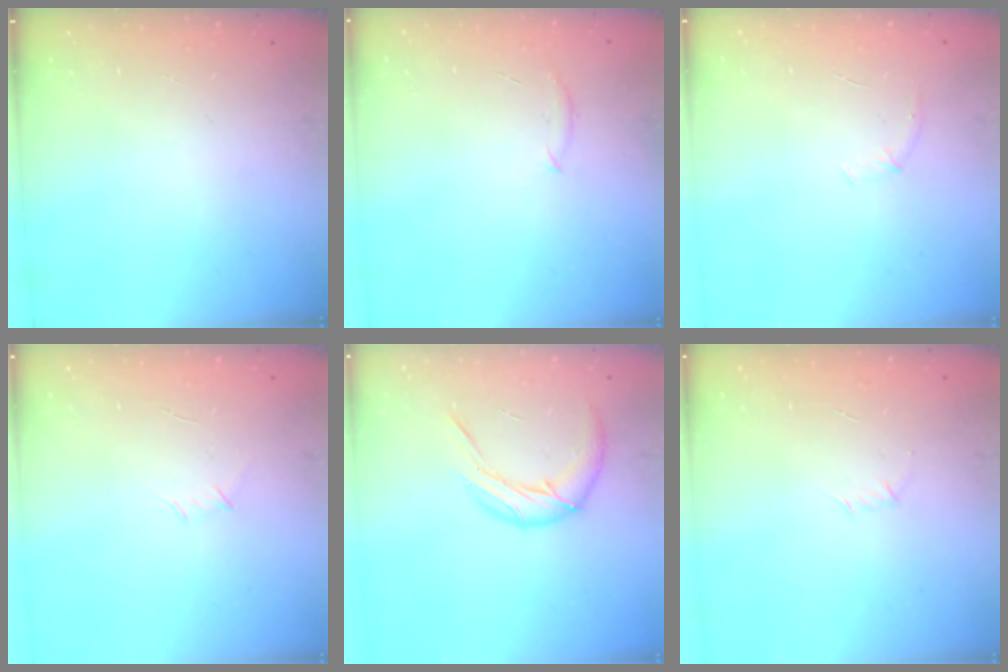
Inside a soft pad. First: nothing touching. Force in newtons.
{"total": 5.5, "press": 5.2, "slide": 1.5}
{"total": 3.8, "press": 3.6, "slide": 1.2}
{"total": 3.2, "press": 3.1, "slide": 0.8}
{"total": 11.2, "press": 10.9, "slide": 2.4}
{"total": 2.9, "press": 2.8, "slide": 0.8}